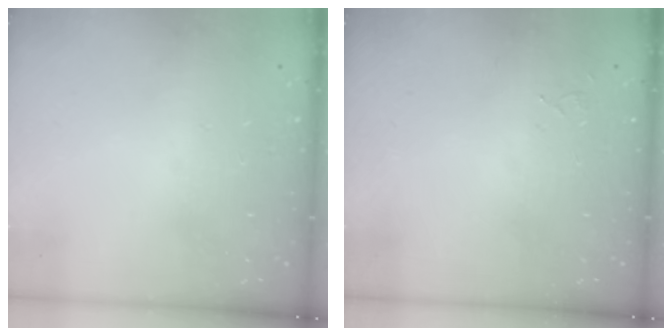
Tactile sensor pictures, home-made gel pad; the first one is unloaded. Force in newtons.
{"total": 5.2, "press": 5.2, "slide": 0.4}